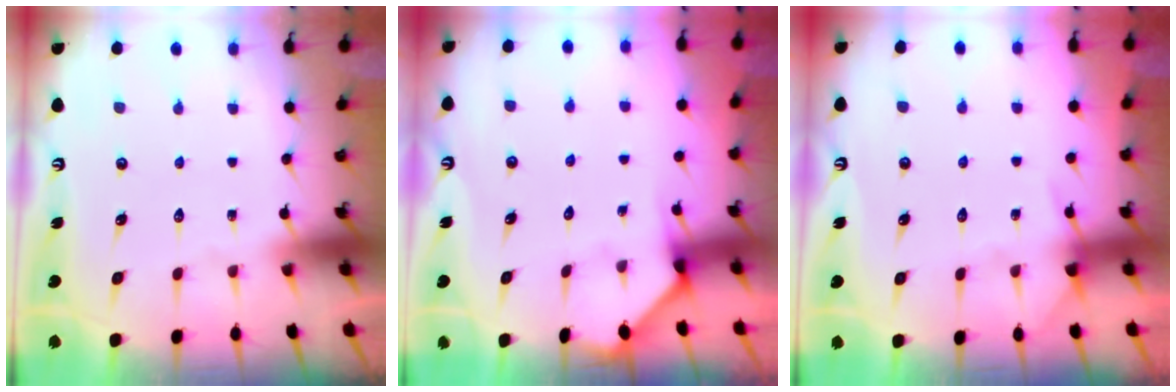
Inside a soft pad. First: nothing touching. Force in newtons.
{"total": 1.7, "press": 1.6, "slide": 0.2}
{"total": 5.0, "press": 4.9, "slide": 0.6}